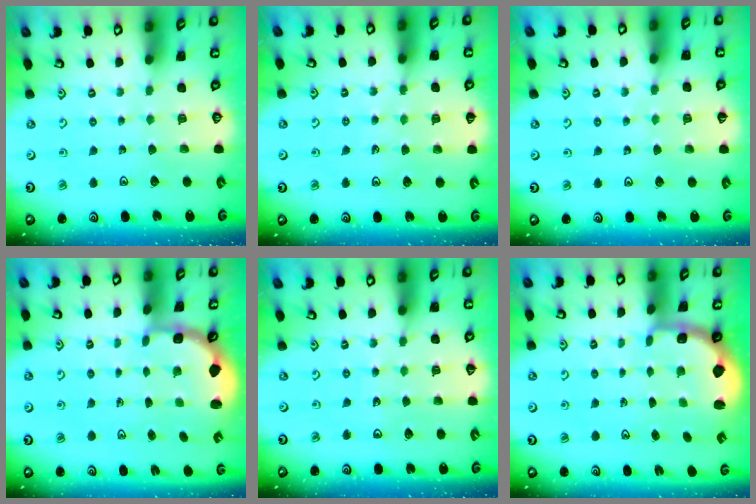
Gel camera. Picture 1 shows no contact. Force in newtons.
{"total": 4.9, "press": 4.7, "slide": 1.6}
{"total": 4.2, "press": 4.1, "slide": 0.6}
{"total": 2.7, "press": 2.0, "slide": 1.7}
{"total": 5.1, "press": 4.4, "slide": 2.6}
{"total": 2.4, "press": 1.1, "slide": 2.2}